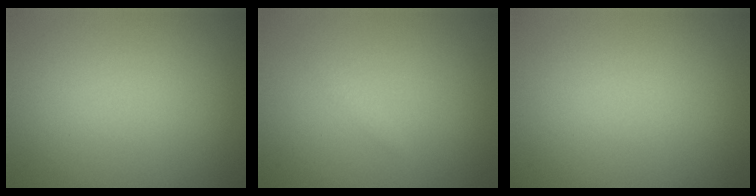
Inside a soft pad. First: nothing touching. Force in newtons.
{"total": 0.5, "press": 0.5, "slide": 0.0}
{"total": 0.0}